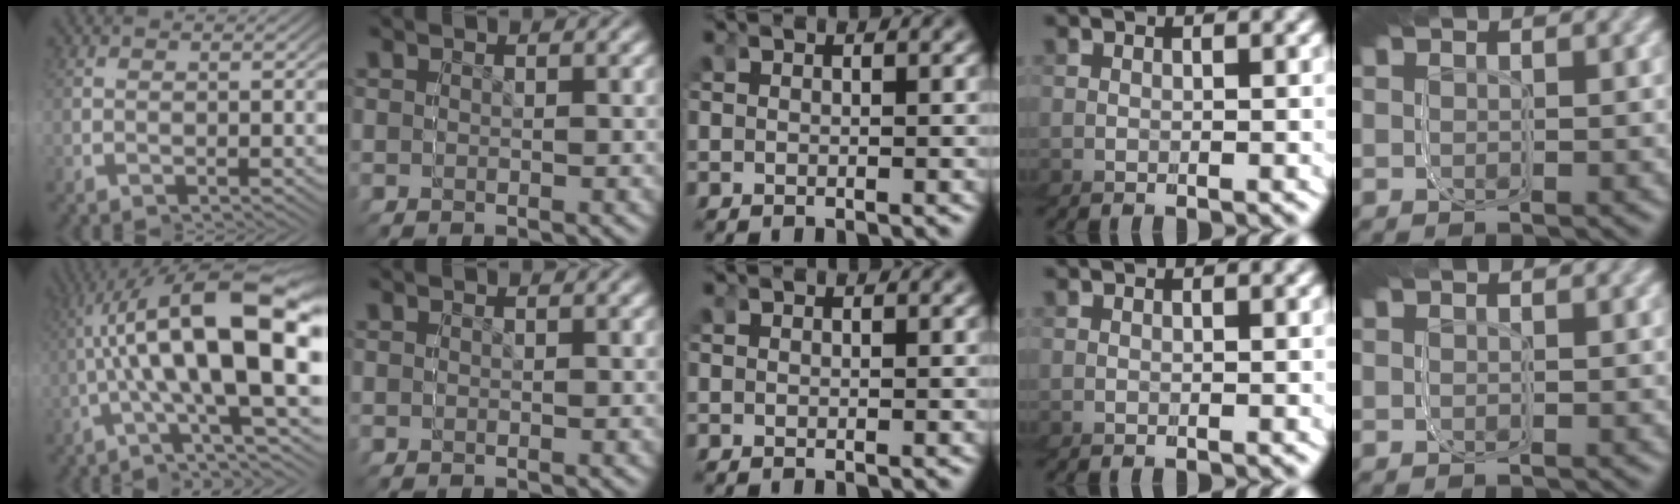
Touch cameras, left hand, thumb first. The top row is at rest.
{"thumb": {"total": 16.0, "force": [0.7, 3.9, 15.5], "torque": [-0.235, 0.029, -0.004]}, "little": {"total": 0.6, "force": [-0.1, -0.4, -0.5], "torque": [0.007, 0.000, 0.001]}}